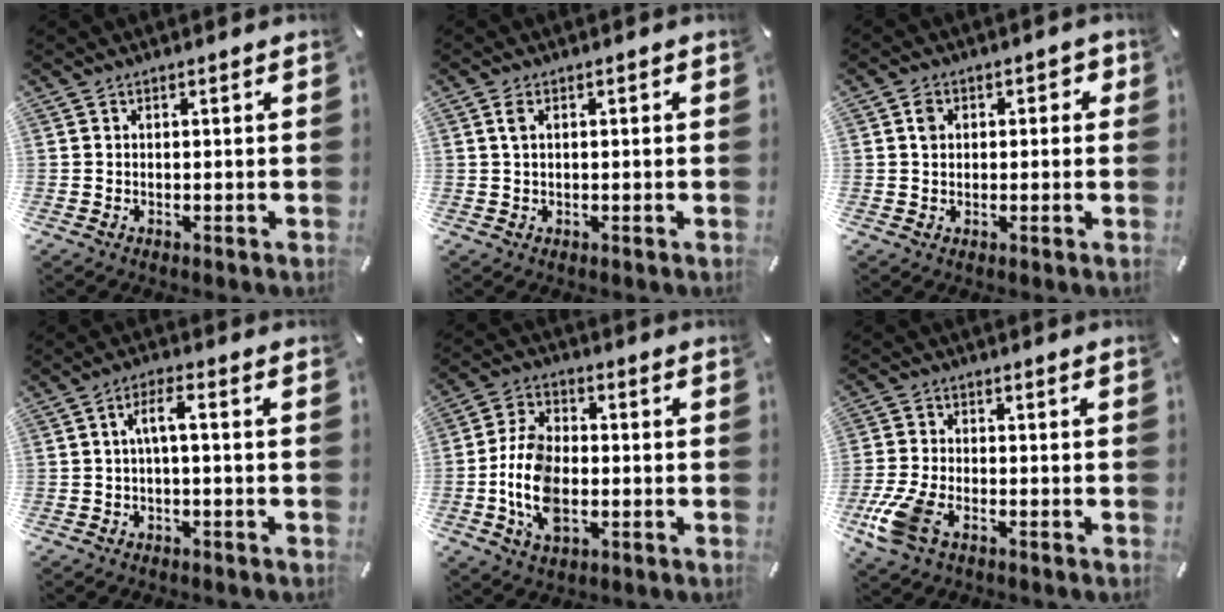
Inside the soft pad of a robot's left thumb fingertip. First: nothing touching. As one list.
[{"total": 2.2, "force": [0.5, 1.5, 1.5], "torque": [-0.036, 0.008, 0.007]}, {"total": 3.8, "force": [0.4, 3.2, 2.0], "torque": [-0.019, 0.001, 0.001]}, {"total": 4.8, "force": [-0.2, 1.3, 4.6], "torque": [-0.094, 0.011, -0.010]}, {"total": 11.2, "force": [-2.9, 7.3, 8.0], "torque": [-0.193, 0.001, -0.053]}, {"total": 8.6, "force": [-4.2, 4.4, 6.1], "torque": [-0.149, -0.002, -0.080]}]